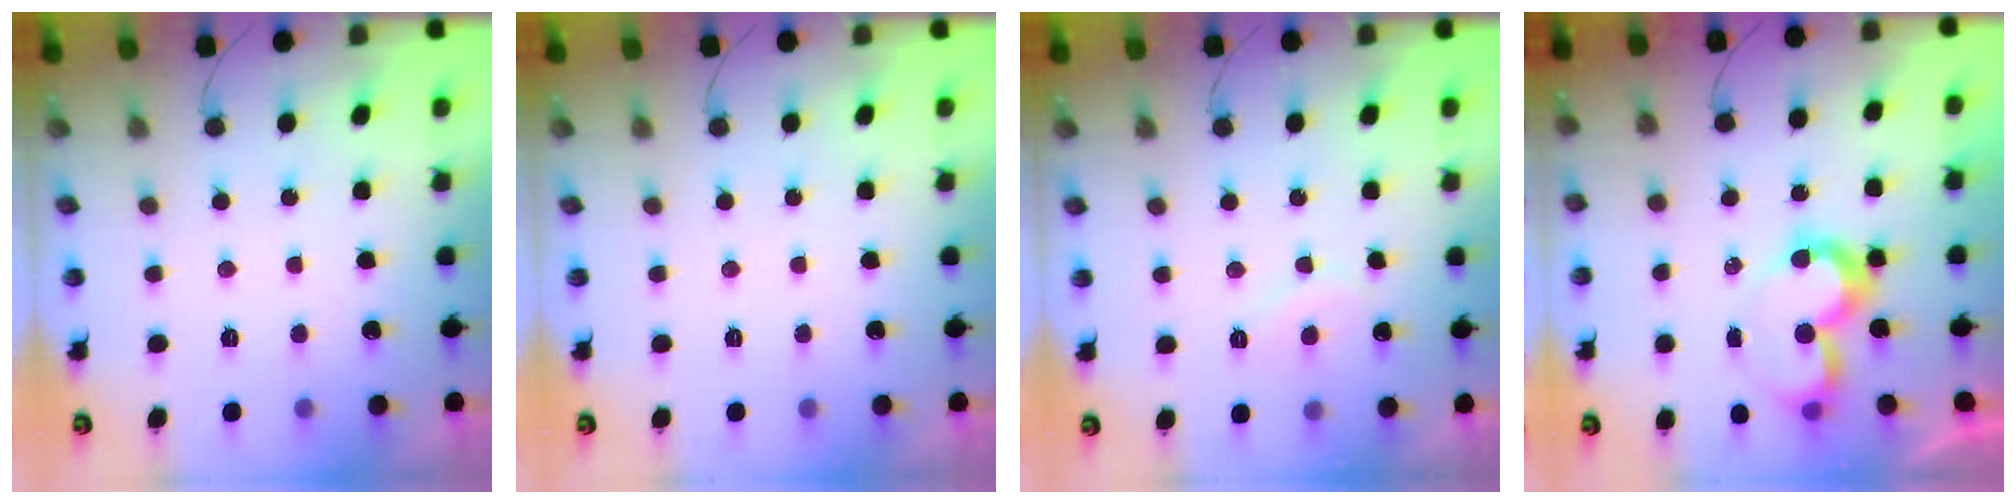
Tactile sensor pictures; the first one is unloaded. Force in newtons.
{"total": 0.0}
{"total": 4.9, "press": 4.9, "slide": 0.4}
{"total": 7.8, "press": 7.8, "slide": 0.6}